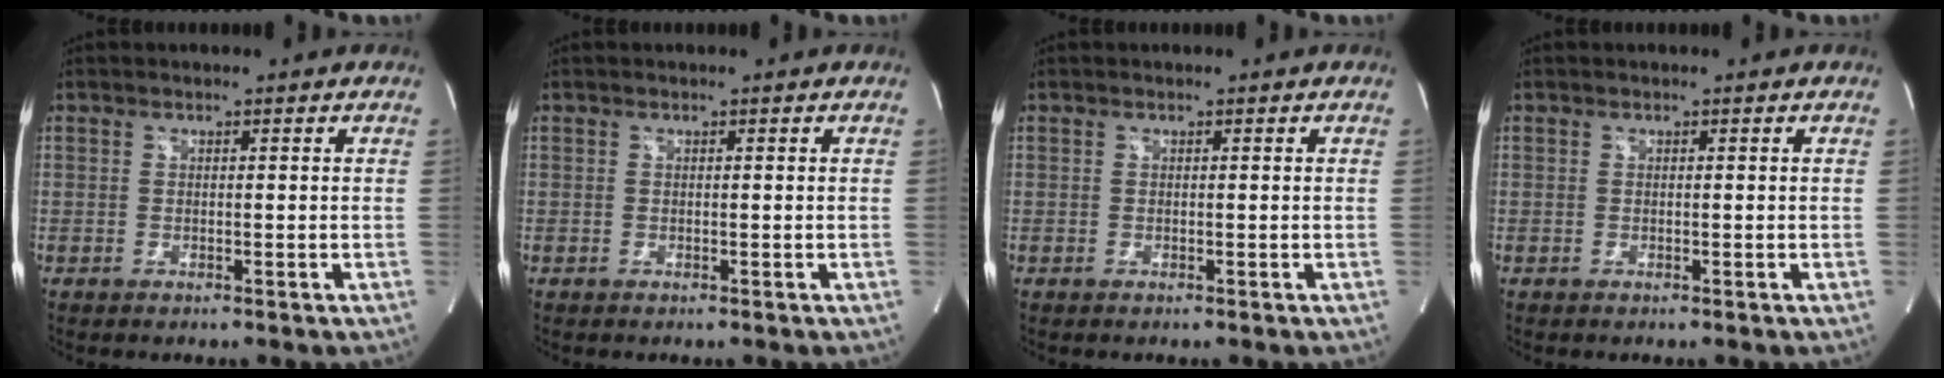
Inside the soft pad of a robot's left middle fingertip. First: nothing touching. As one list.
[{"total": 0.0}, {"total": 0.0}, {"total": 0.0}]